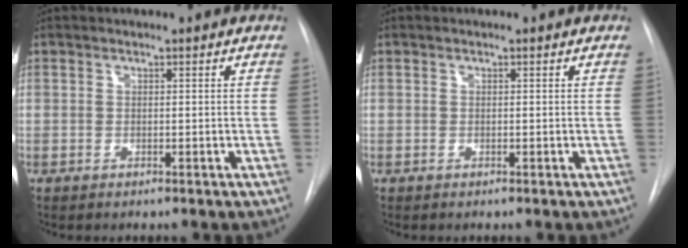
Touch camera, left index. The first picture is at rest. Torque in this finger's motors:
{"motor_torque": [0.00, 0.00, 0.00, 0.00]}